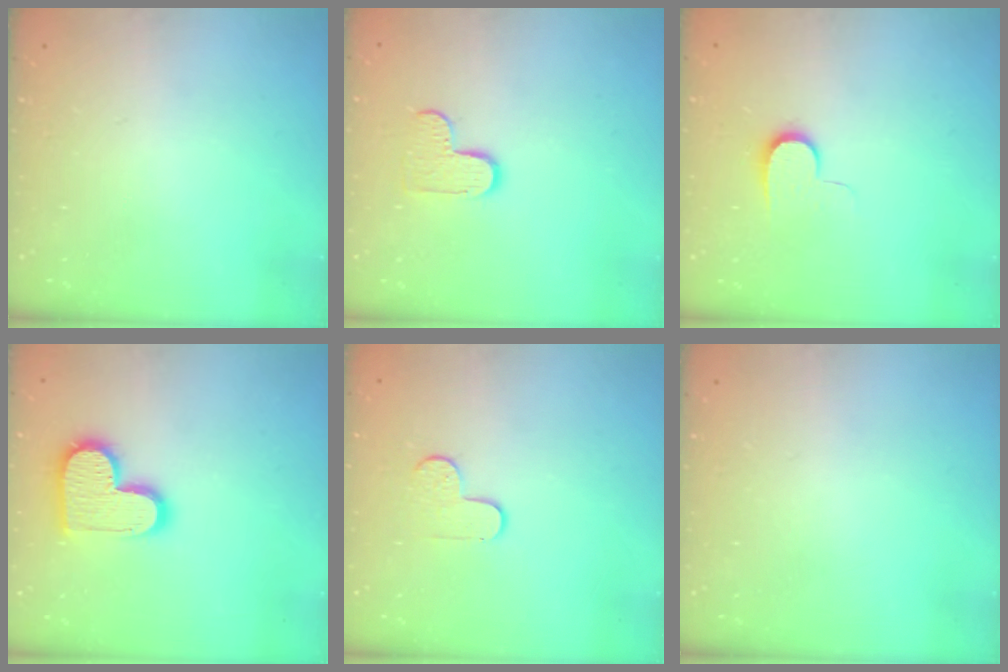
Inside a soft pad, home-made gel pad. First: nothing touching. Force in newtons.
{"total": 7.4, "press": 7.4, "slide": 0.4}
{"total": 7.1, "press": 7.1, "slide": 0.7}
{"total": 14.0, "press": 13.9, "slide": 0.5}
{"total": 4.6, "press": 4.5, "slide": 0.5}
{"total": 0.0}